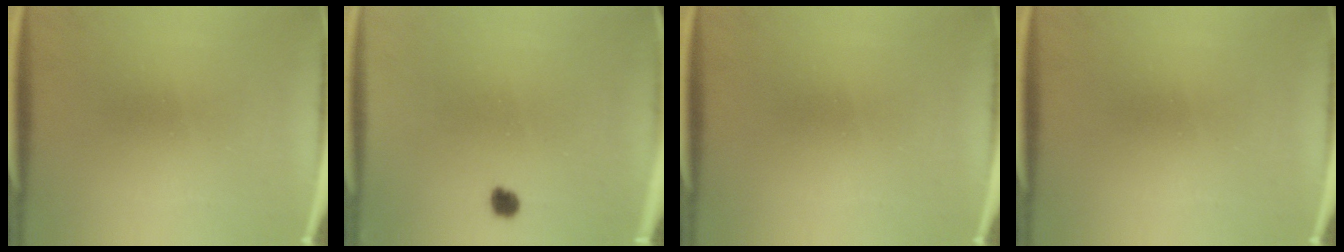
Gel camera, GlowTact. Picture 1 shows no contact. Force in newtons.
{"total": 1.8}
{"total": 0.0}
{"total": 0.0}